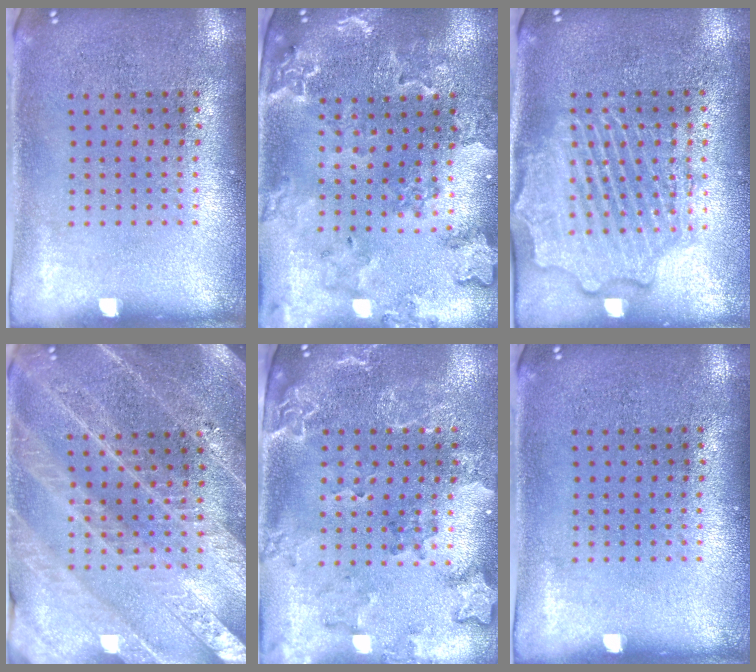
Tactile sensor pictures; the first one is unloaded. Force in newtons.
{"total": 1.9, "press": 1.9, "slide": 0.3}
{"total": 2.5, "press": 2.4, "slide": 0.3}
{"total": 3.7, "press": 3.4, "slide": 1.4}
{"total": 2.0, "press": 1.9, "slide": 0.7}
{"total": 0.0}